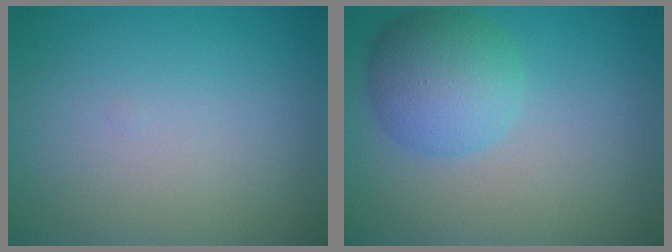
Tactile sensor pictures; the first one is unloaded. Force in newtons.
{"total": 5.2, "press": 5.2, "slide": 0.2}